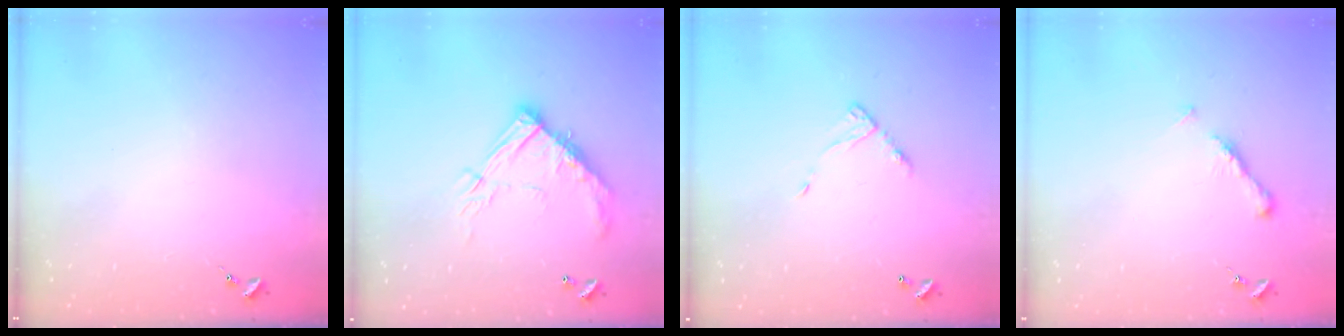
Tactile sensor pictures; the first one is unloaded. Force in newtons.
{"total": 15.6, "press": 15.6, "slide": 1.2}
{"total": 7.3, "press": 7.3, "slide": 0.6}
{"total": 6.8, "press": 6.7, "slide": 0.6}